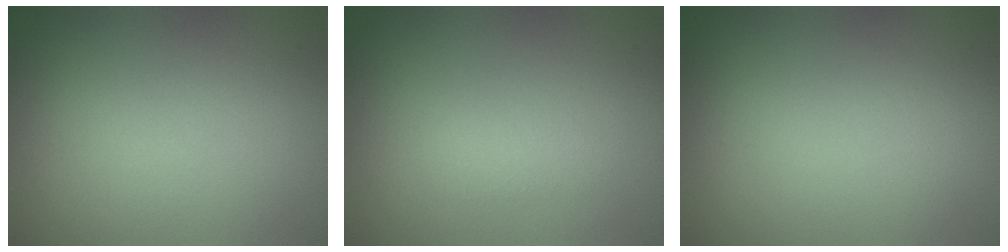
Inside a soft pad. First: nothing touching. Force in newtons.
{"total": 1.3, "press": 1.3, "slide": 0.1}
{"total": 0.0}